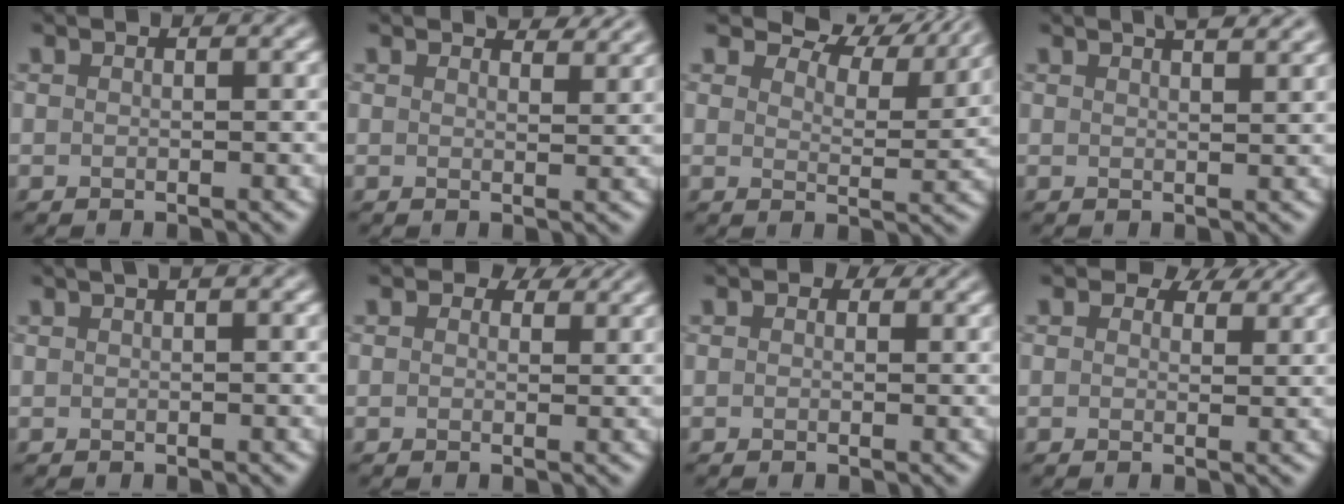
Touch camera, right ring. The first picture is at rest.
{"total": 2.9, "force": [2.7, 0.6, 1.0], "torque": [-0.016, 0.000, 0.034]}
{"total": 6.6, "force": [5.7, 2.1, 2.5], "torque": [-0.043, 0.004, 0.075]}
{"total": 4.3, "force": [3.1, 1.6, 2.5], "torque": [-0.003, 0.021, 0.012]}
{"total": 1.6, "force": [0.8, 0.5, 1.3], "torque": [-0.018, 0.004, 0.009]}
{"total": 2.4, "force": [1.5, 1.3, 1.3], "torque": [-0.021, -0.003, 0.013]}
{"total": 0.9, "force": [0.4, 0.7, 0.4], "torque": [-0.005, -0.004, -0.002]}
{"total": 3.5, "force": [2.6, 1.7, 1.7], "torque": [-0.033, 0.000, 0.026]}